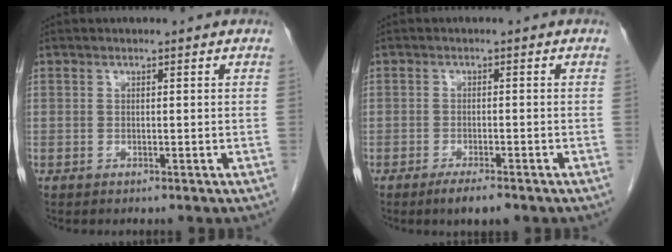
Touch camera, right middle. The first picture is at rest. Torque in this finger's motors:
{"motor_torque": [0.85, -0.63, 0.28, 0.05]}